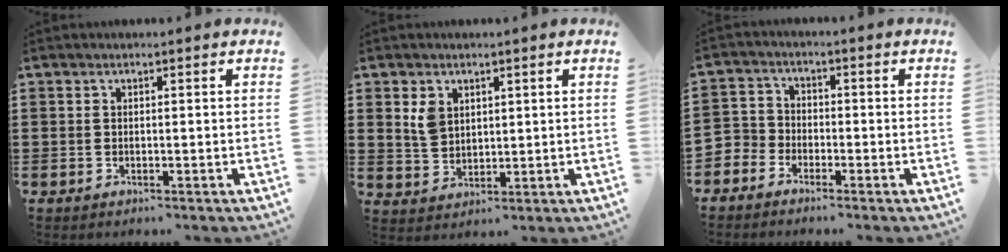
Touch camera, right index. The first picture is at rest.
{"total": 3.7, "force": [1.8, 2.7, 1.8], "torque": [-0.045, 0.009, 0.034]}
{"total": 3.3, "force": [-2.8, 1.7, -0.2], "torque": [-0.024, -0.001, -0.067]}